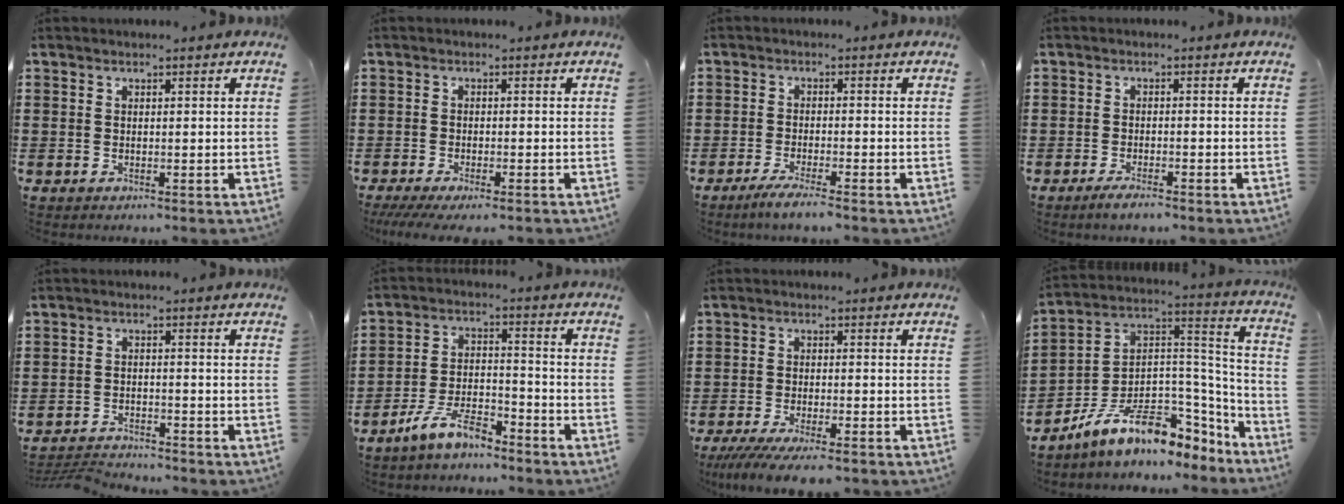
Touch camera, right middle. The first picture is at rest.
{"total": 2.2, "force": [-1.9, 0.1, 1.1], "torque": [-0.018, 0.000, -0.037]}
{"total": 2.8, "force": [-2.5, -0.1, 1.2], "torque": [-0.027, -0.004, -0.050]}
{"total": 1.9, "force": [-1.7, 0.4, 0.8], "torque": [-0.015, 0.004, -0.033]}
{"total": 3.4, "force": [-3.4, 0.3, 0.3], "torque": [-0.016, -0.002, -0.074]}
{"total": 7.7, "force": [-6.3, 1.8, 4.1], "torque": [-0.089, 0.003, -0.123]}
{"total": 4.5, "force": [-4.1, 0.2, 2.0], "torque": [-0.044, -0.015, -0.080]}
{"total": 11.4, "force": [-7.0, 5.5, 7.1], "torque": [-0.146, 0.007, -0.128]}